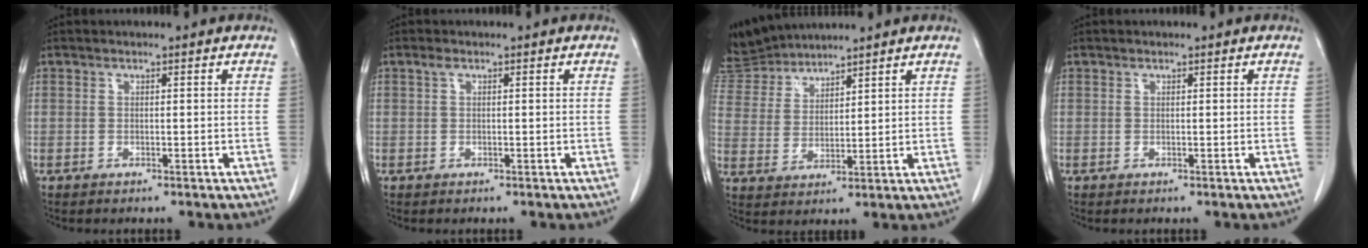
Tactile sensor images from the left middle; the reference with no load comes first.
{"total": 0.7, "force": [0.3, 0.3, 0.5], "torque": [-0.009, 0.009, 0.006]}
{"total": 8.5, "force": [8.3, 1.4, 0.7], "torque": [-0.025, 0.008, 0.176]}
{"total": 0.0}